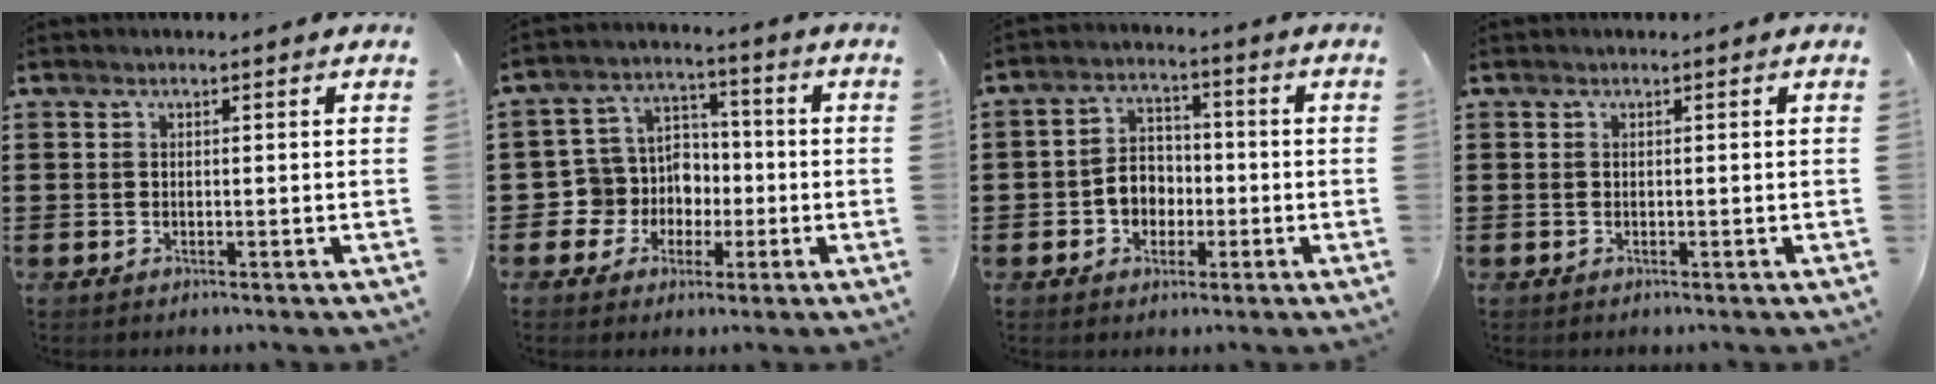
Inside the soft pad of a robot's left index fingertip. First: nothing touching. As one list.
[{"total": 8.1, "force": [-0.9, 7.8, 2.0], "torque": [-0.089, 0.000, -0.016]}, {"total": 5.1, "force": [-1.5, 4.1, 2.6], "torque": [-0.056, 0.014, -0.031]}, {"total": 0.0}]